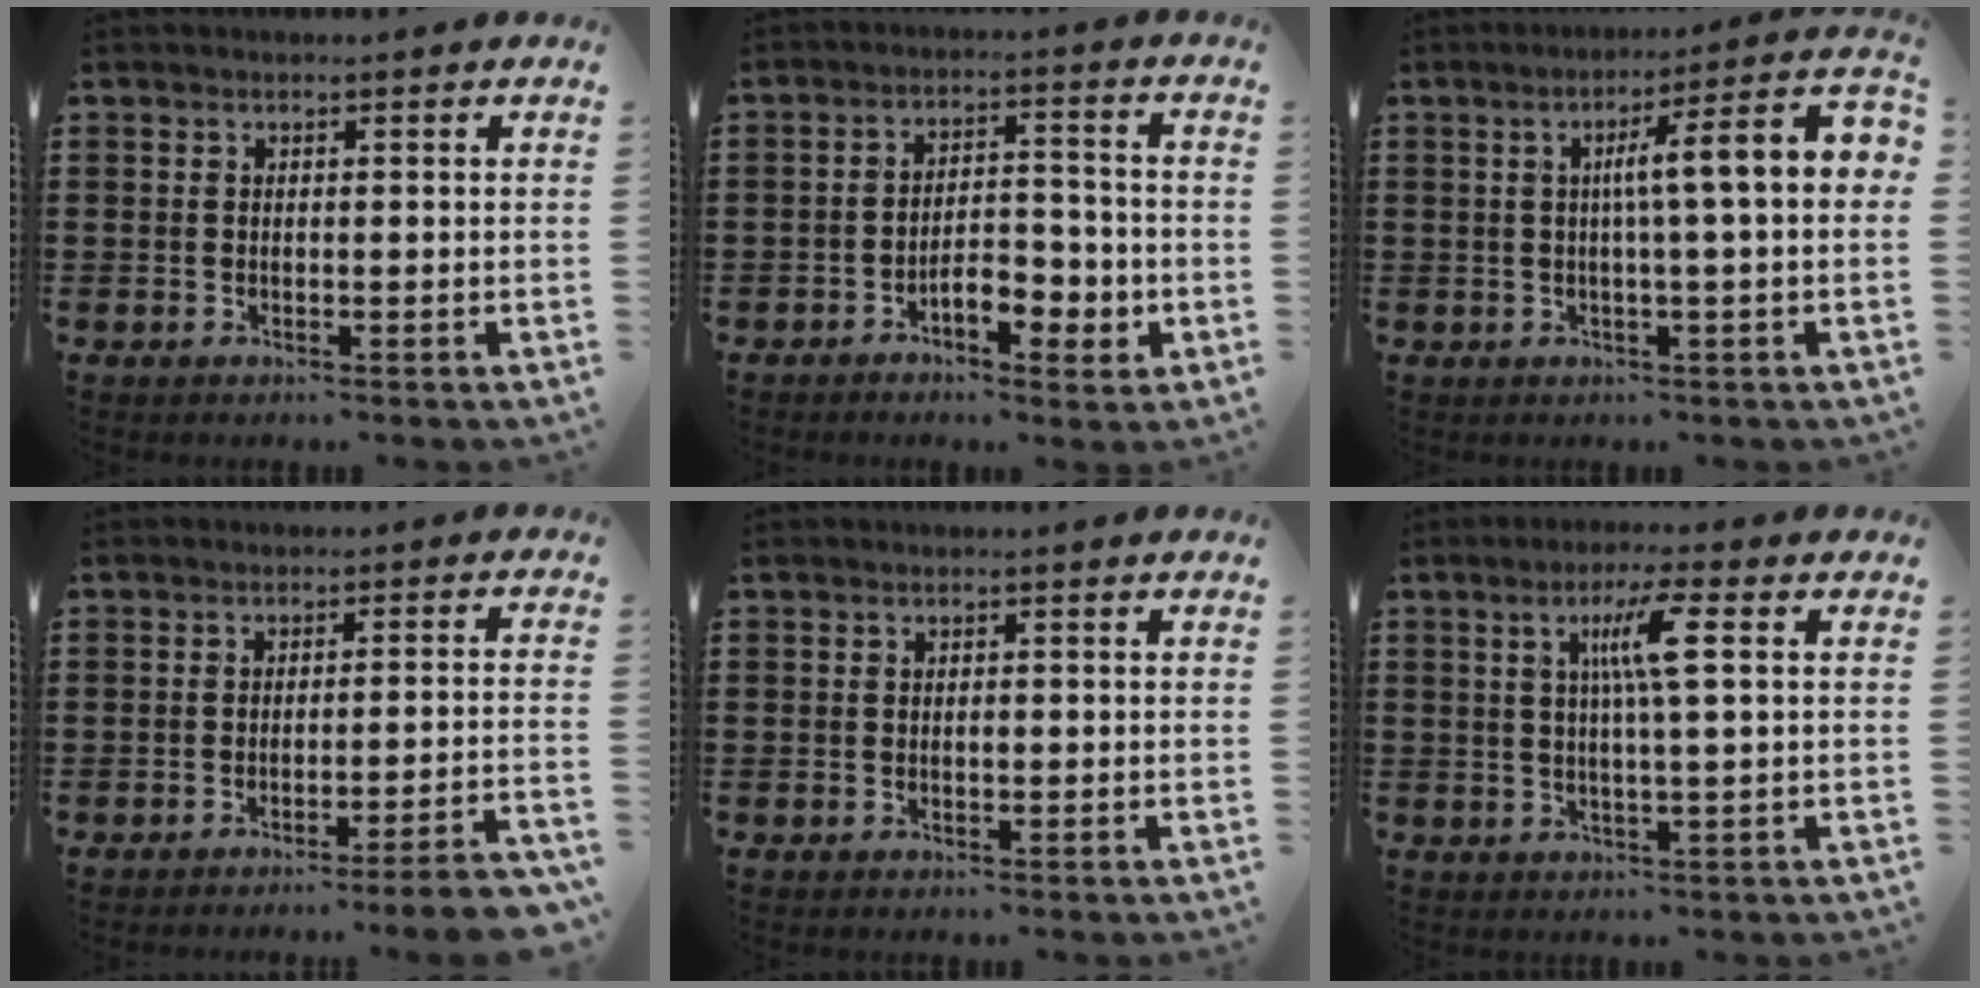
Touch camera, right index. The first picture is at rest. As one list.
[{"total": 6.2, "force": [-3.1, 2.7, 4.6], "torque": [-0.069, 0.010, -0.057]}, {"total": 7.9, "force": [0.6, 0.3, 7.9], "torque": [-0.131, -0.009, -0.001]}, {"total": 4.2, "force": [-3.5, -0.6, 2.2], "torque": [-0.036, -0.016, -0.067]}, {"total": 0.6, "force": [-0.1, 0.3, 0.6], "torque": [-0.013, -0.003, -0.001]}, {"total": 6.4, "force": [1.6, 0.0, 6.2], "torque": [-0.123, 0.001, 0.019]}]